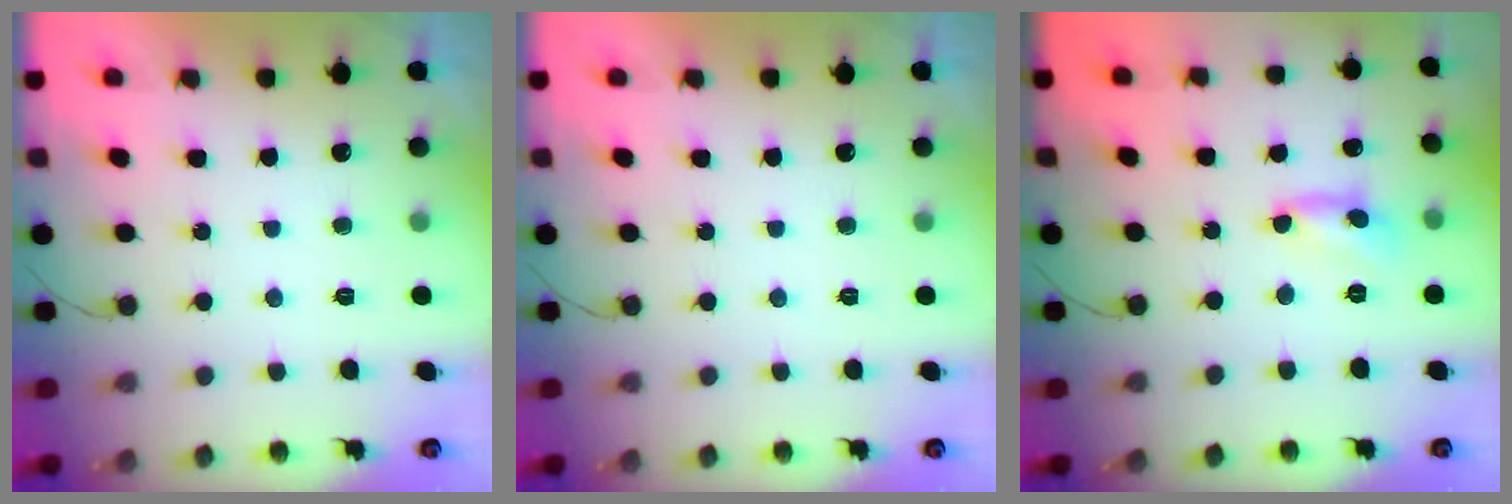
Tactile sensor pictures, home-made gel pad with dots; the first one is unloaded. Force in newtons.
{"total": 0.0}
{"total": 3.3, "press": 3.2, "slide": 0.2}